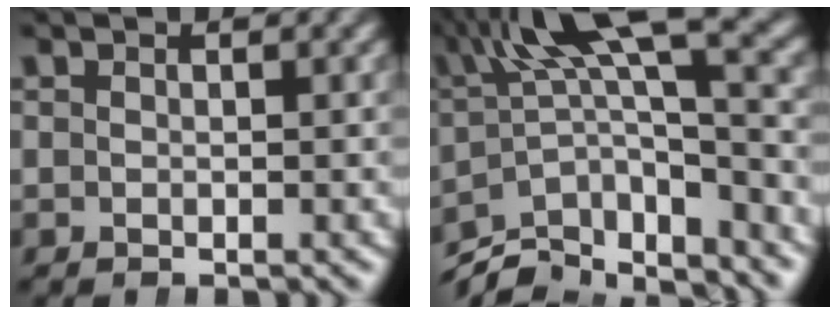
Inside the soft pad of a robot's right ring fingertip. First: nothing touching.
{"total": 10.9, "force": [-1.9, 6.2, 8.8], "torque": [-0.146, -0.030, -0.018]}